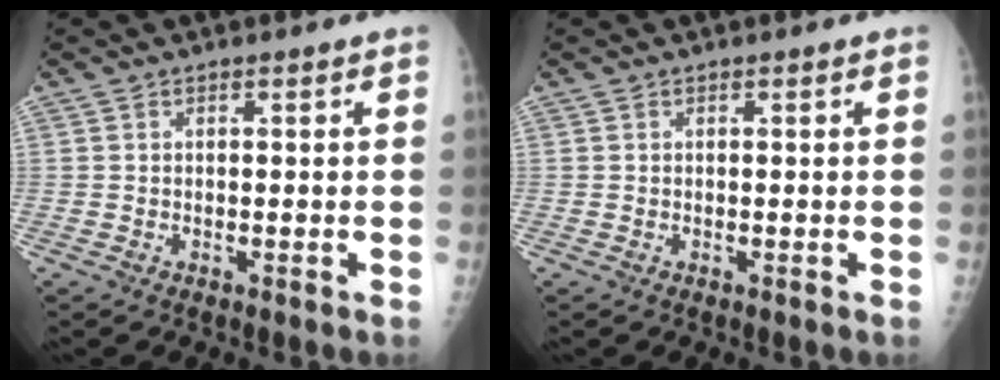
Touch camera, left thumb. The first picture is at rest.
{"total": 0.0}